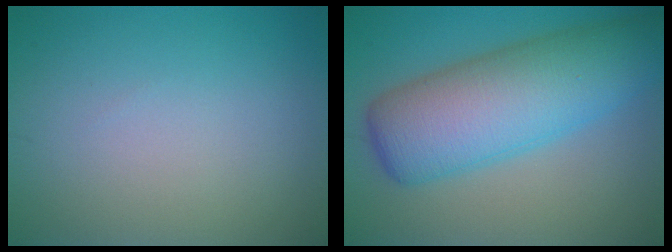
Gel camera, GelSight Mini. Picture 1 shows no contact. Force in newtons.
{"total": 9.9, "press": 9.9, "slide": 0.3}